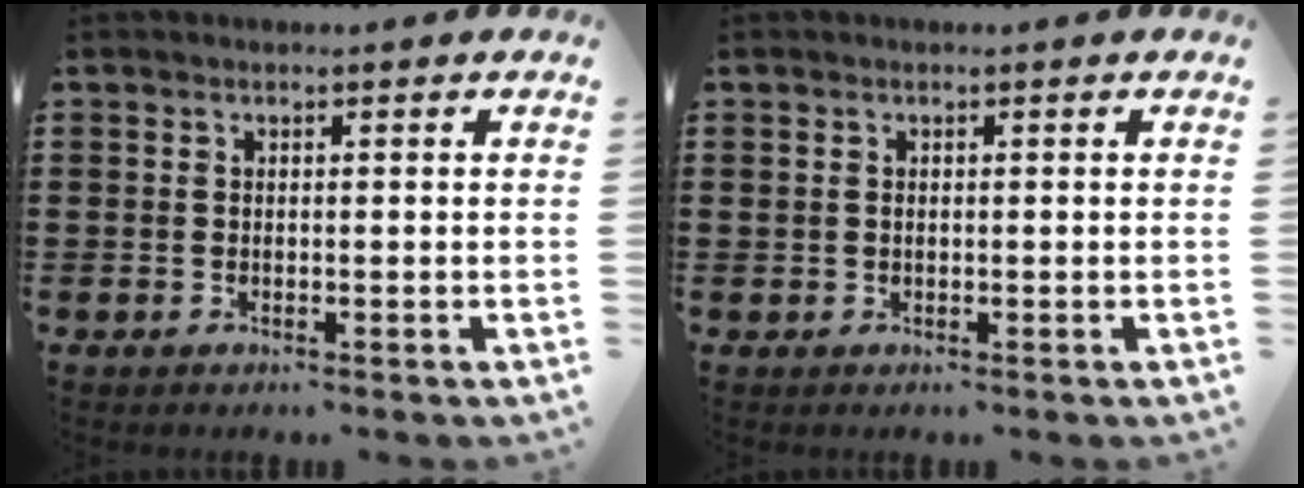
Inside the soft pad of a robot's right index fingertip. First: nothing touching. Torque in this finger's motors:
{"motor_torque": [-0.59, 1.19, -0.01, -0.01]}